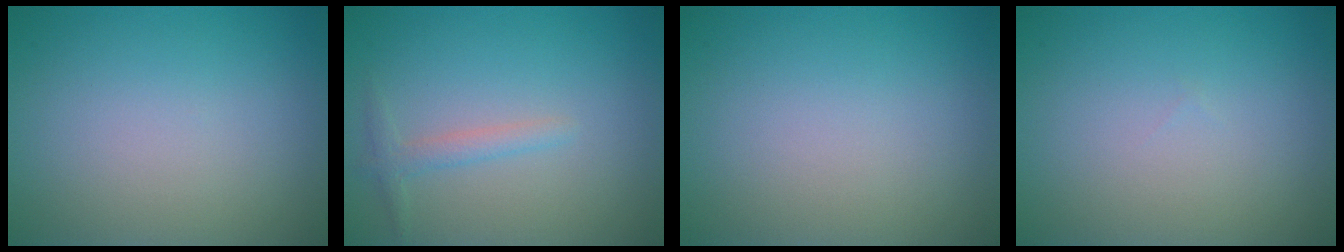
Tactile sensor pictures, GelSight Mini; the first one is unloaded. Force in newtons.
{"total": 1.5, "press": 1.5, "slide": 0.0}
{"total": 0.0}
{"total": 0.0}